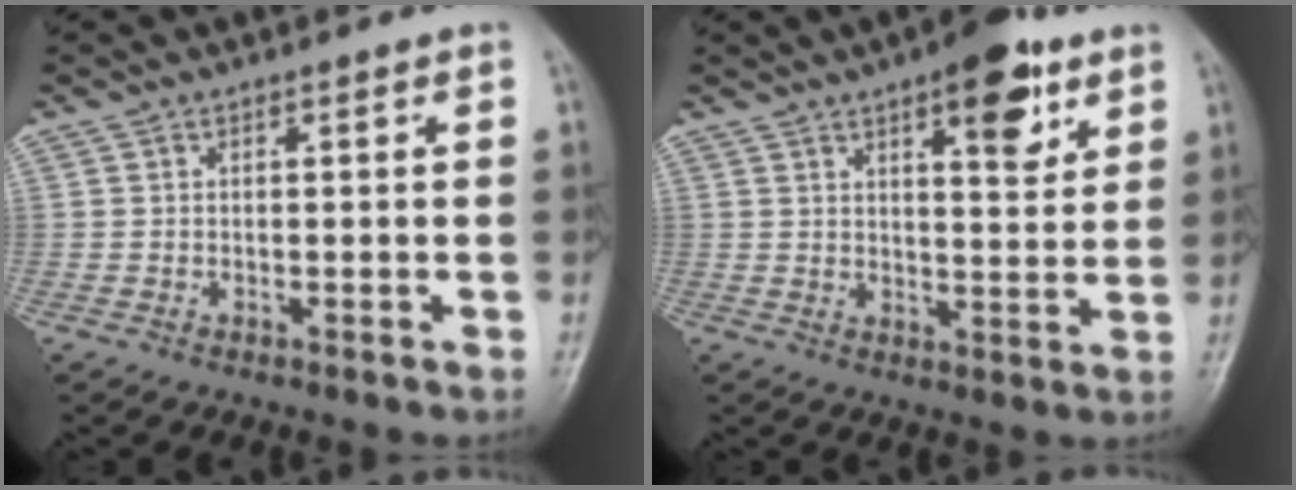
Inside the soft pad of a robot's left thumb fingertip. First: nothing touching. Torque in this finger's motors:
{"motor_torque": [1.52, 0.94, 0.90, -1.00, 0.25]}